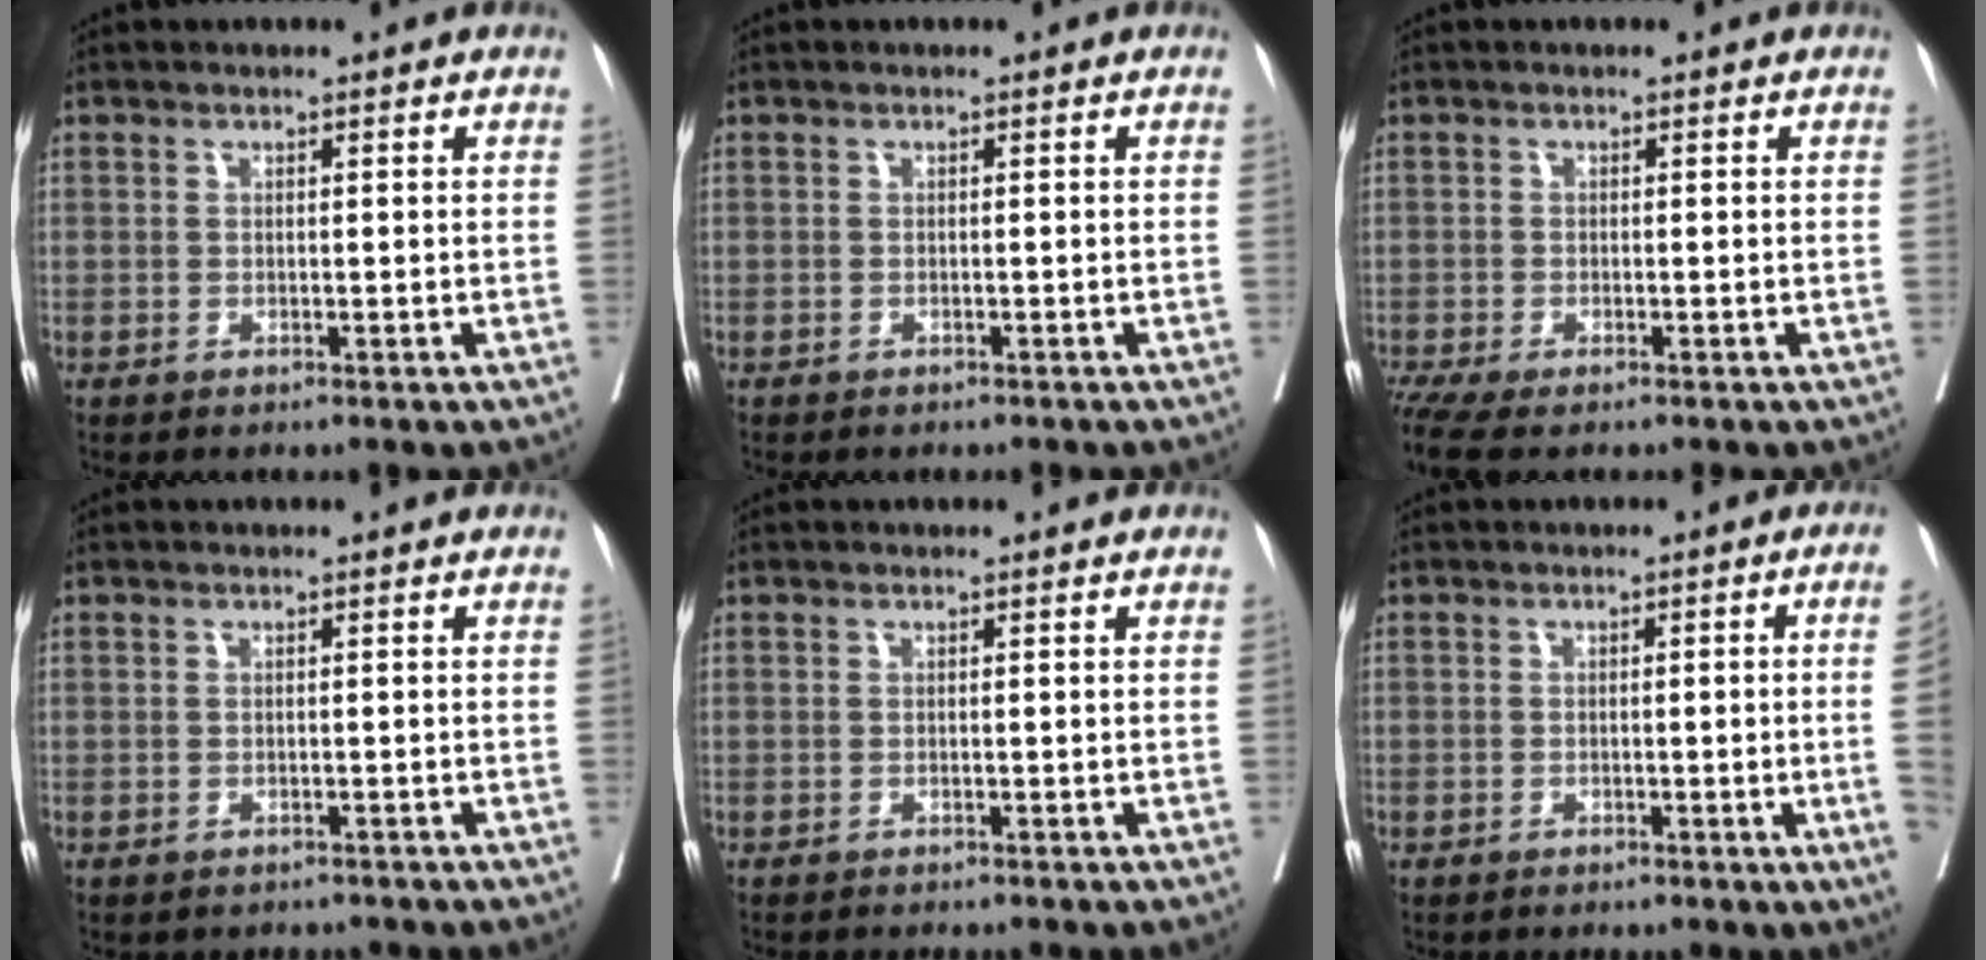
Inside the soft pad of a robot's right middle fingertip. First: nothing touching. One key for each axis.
{"total": 1.2, "fx": -1.0, "fy": 0.5, "fz": 0.2, "tx": -0.012, "ty": 0.001, "tz": -0.015}
{"total": 4.6, "fx": -3.6, "fy": 0.8, "fz": 2.8, "tx": -0.050, "ty": -0.011, "tz": -0.065}
{"total": 2.0, "fx": -1.7, "fy": 1.0, "fz": 0.1, "tx": -0.006, "ty": -0.001, "tz": -0.024}
{"total": 1.1, "fx": -1.0, "fy": 0.1, "fz": 0.3, "tx": -0.010, "ty": -0.004, "tz": -0.014}
{"total": 5.3, "fx": -0.9, "fy": -1.3, "fz": 5.1, "tx": -0.056, "ty": -0.002, "tz": -0.012}